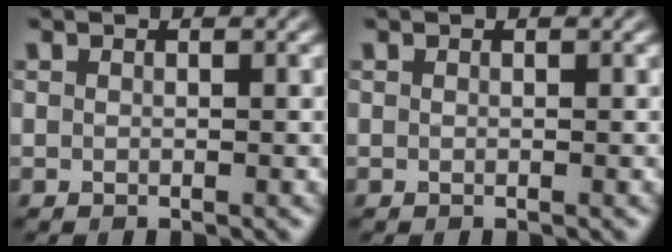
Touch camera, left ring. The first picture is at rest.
{"total": 0.0}